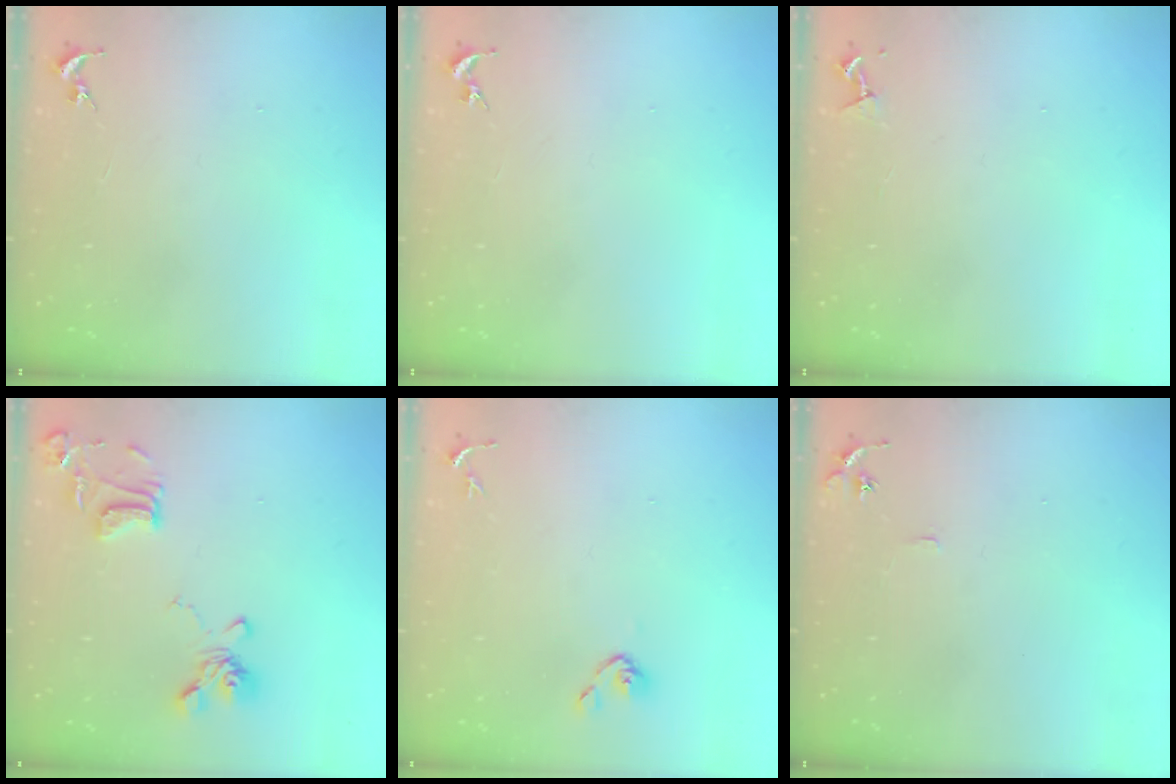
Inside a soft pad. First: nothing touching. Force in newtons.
{"total": 0.0}
{"total": 3.5, "press": 3.5, "slide": 0.6}
{"total": 14.6, "press": 14.5, "slide": 1.6}
{"total": 4.3, "press": 4.2, "slide": 1.1}
{"total": 5.2, "press": 5.2, "slide": 0.5}